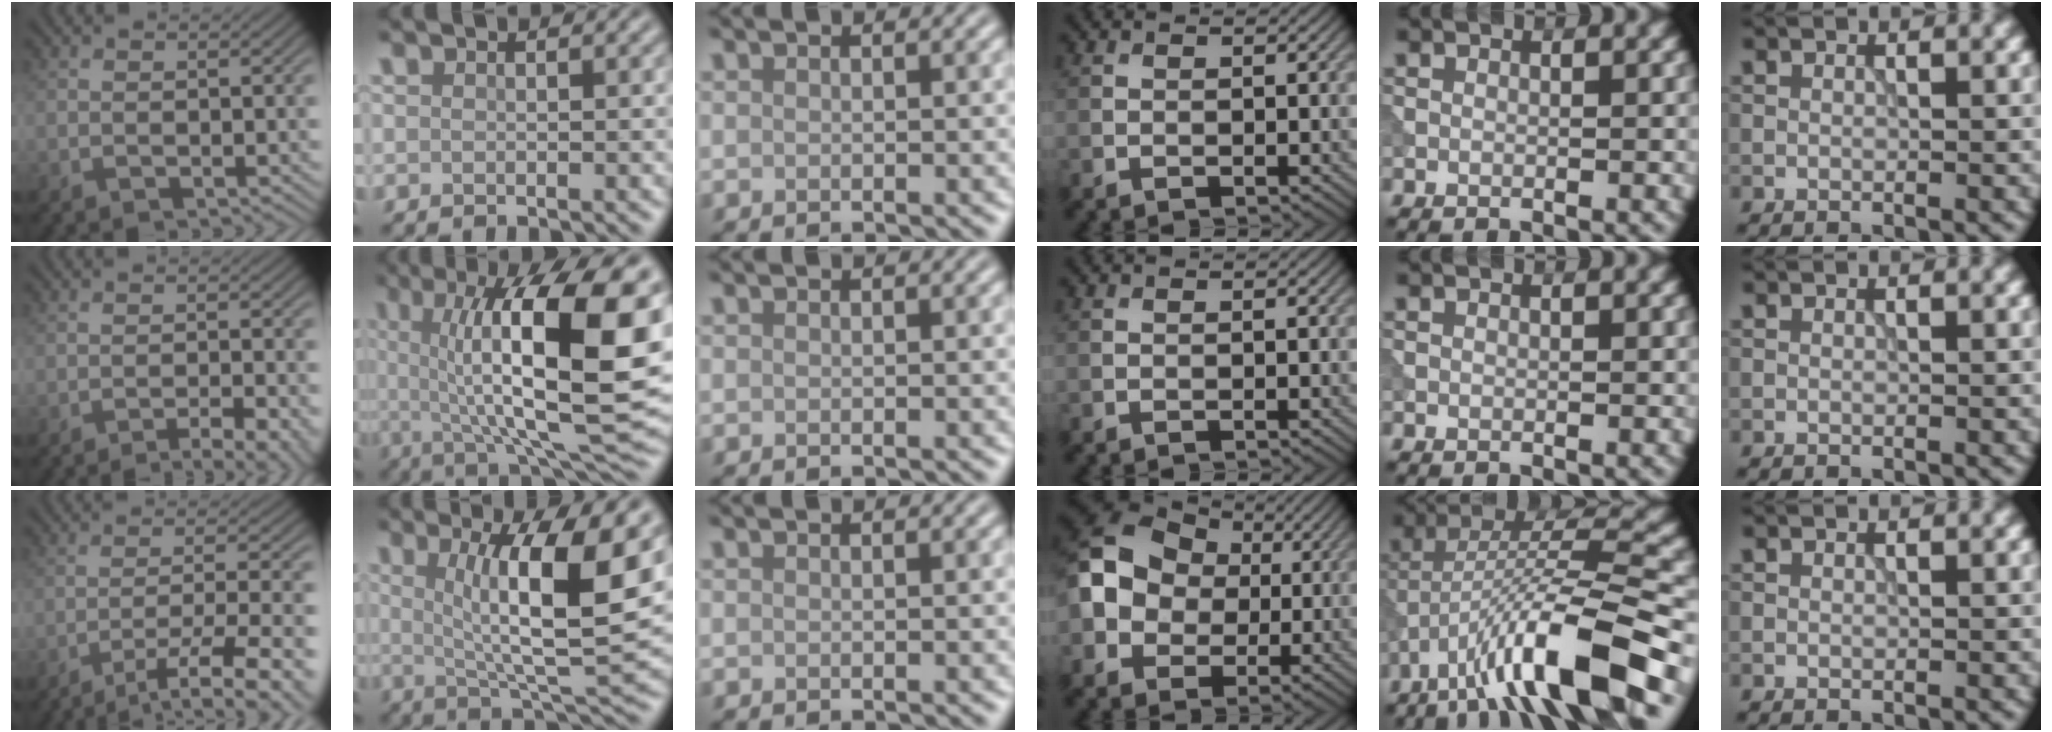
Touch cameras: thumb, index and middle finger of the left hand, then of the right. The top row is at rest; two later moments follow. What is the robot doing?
{"motion": "extract", "object": "tissue"}